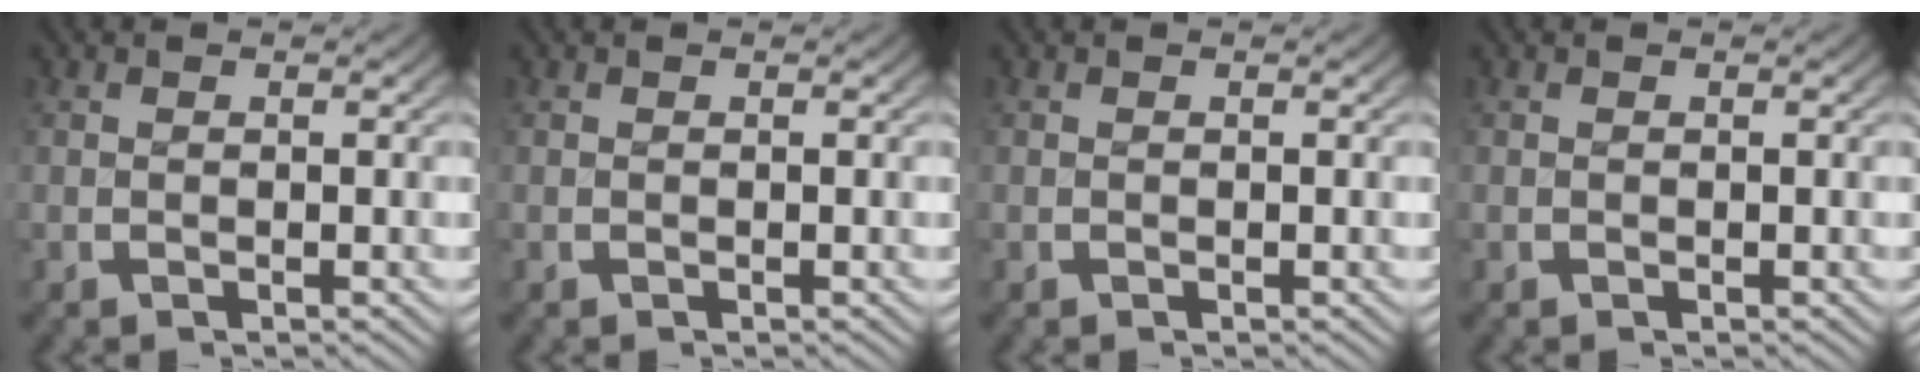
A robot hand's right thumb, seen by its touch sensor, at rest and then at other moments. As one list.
[{"total": 0.0}, {"total": 0.0}, {"total": 0.0}]